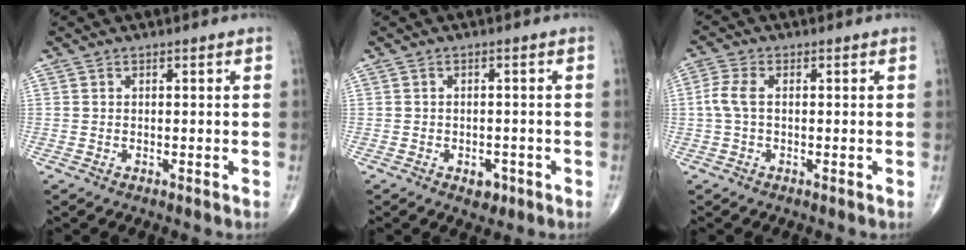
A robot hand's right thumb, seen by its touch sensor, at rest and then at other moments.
{"total": 2.8, "force": [-1.3, 1.9, 1.6], "torque": [-0.009, 0.003, -0.013]}
{"total": 3.9, "force": [0.1, 2.0, 3.3], "torque": [-0.090, 0.009, -0.002]}